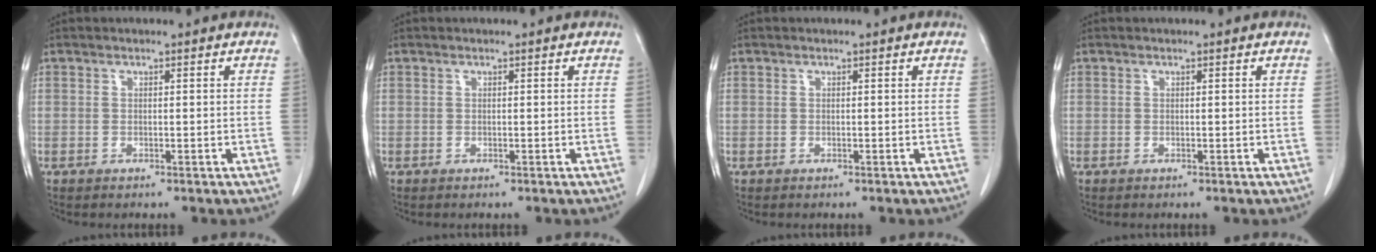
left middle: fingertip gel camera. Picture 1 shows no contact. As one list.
[{"total": 0.0}, {"total": 0.0}, {"total": 0.0}]